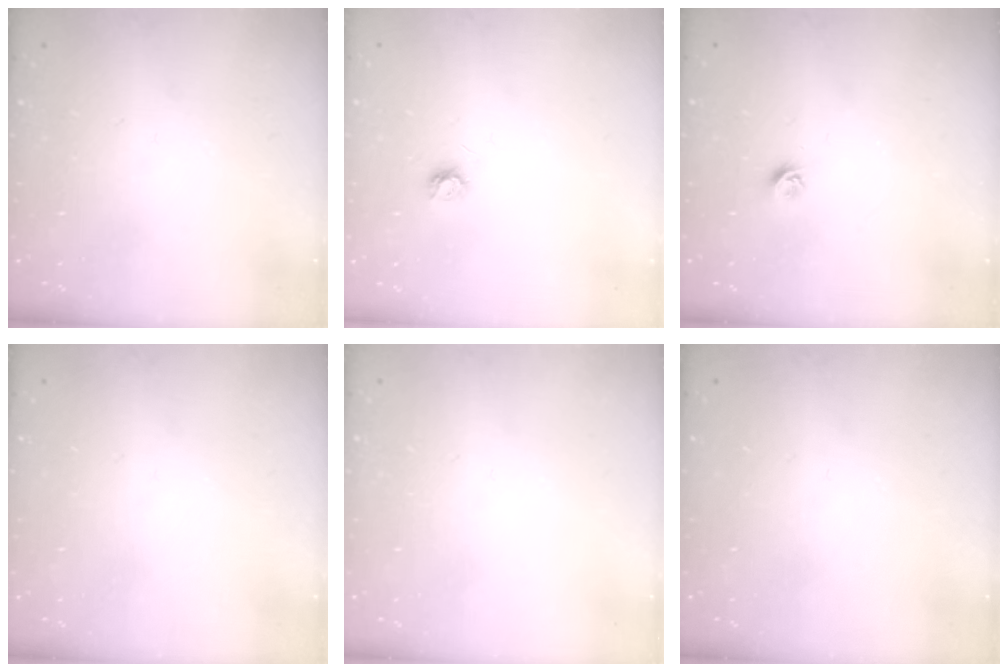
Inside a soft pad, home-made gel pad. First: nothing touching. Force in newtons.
{"total": 3.8, "press": 3.8, "slide": 0.4}
{"total": 4.2, "press": 4.1, "slide": 0.7}
{"total": 0.0}
{"total": 0.0}
{"total": 0.0}